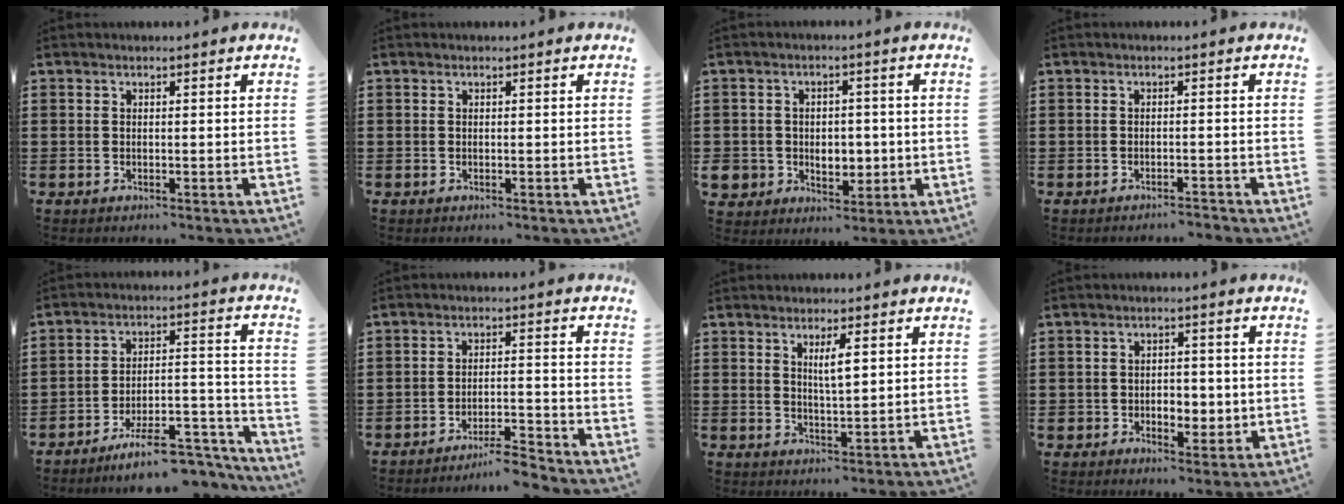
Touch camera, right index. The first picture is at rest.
{"total": 0.0}
{"total": 4.8, "force": [-0.4, 4.5, 1.5], "torque": [-0.047, 0.014, -0.008]}
{"total": 1.3, "force": [-1.3, 0.0, 0.2], "torque": [-0.007, 0.002, -0.027]}
{"total": 10.0, "force": [-8.3, 2.2, 5.1], "torque": [-0.063, 0.034, -0.149]}
{"total": 4.5, "force": [-4.2, -0.2, 1.5], "torque": [-0.027, -0.004, -0.084]}
{"total": 3.4, "force": [1.3, 0.7, 3.1], "torque": [-0.055, 0.002, 0.018]}
{"total": 4.1, "force": [-0.6, 3.3, 2.3], "torque": [-0.046, 0.006, -0.018]}